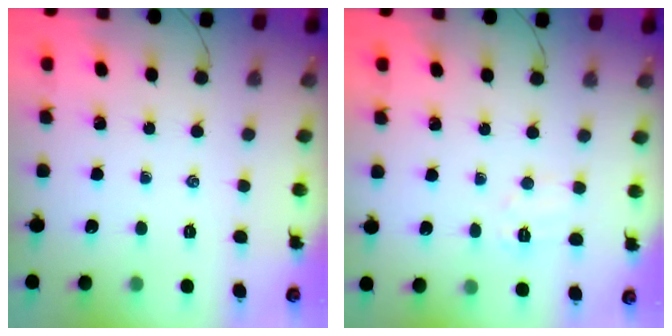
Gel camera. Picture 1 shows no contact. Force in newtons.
{"total": 5.0, "press": 4.9, "slide": 1.1}